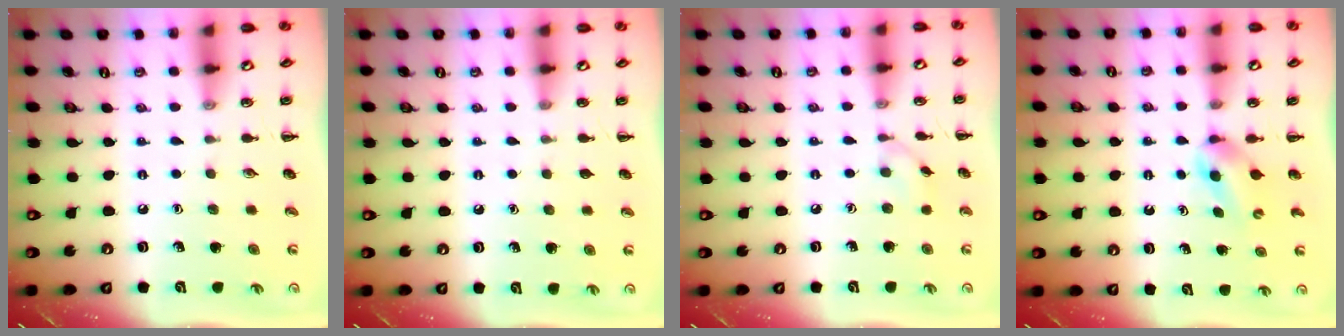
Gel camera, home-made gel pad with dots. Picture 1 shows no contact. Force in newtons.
{"total": 0.0}
{"total": 4.1, "press": 4.0, "slide": 0.8}
{"total": 2.8, "press": 2.5, "slide": 1.3}